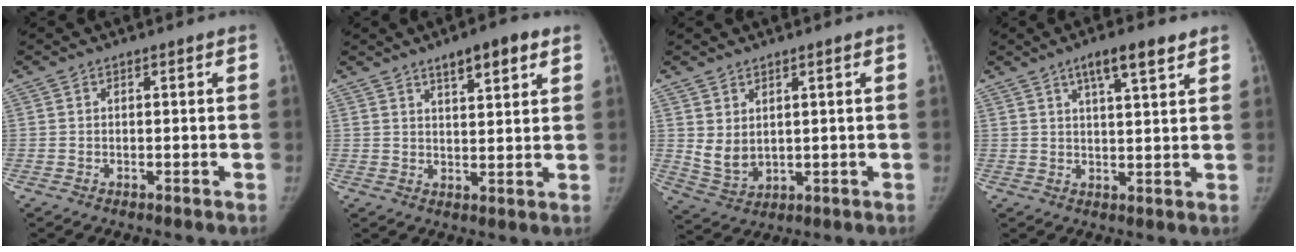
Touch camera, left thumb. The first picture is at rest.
{"total": 7.1, "force": [4.4, 2.1, 5.2], "torque": [-0.065, -0.019, 0.064]}
{"total": 5.2, "force": [1.6, 3.3, 3.6], "torque": [-0.059, -0.018, 0.048]}
{"total": 7.3, "force": [4.4, 1.6, 5.5], "torque": [-0.082, -0.016, 0.072]}